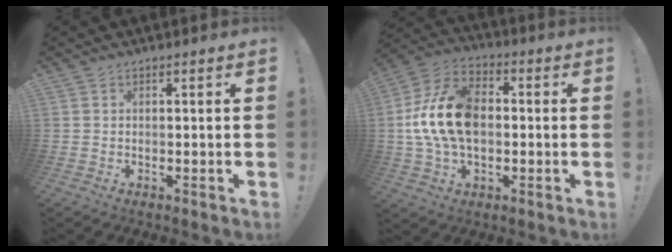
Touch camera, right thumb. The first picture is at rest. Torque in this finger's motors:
{"motor_torque": [0.44, 0.46, 0.31, 0.12, 0.28]}